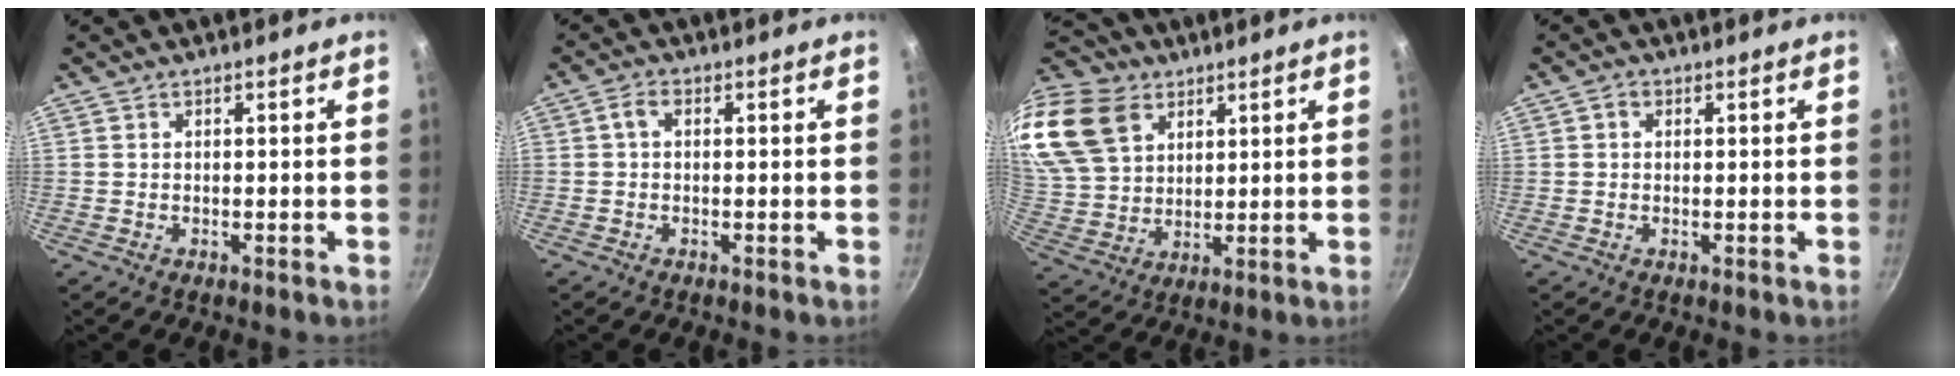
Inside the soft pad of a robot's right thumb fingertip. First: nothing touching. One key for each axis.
{"total": 2.4, "fx": 0.2, "fy": 0.9, "fz": 2.2, "tx": -0.056, "ty": 0.007, "tz": 0.002}
{"total": 19.6, "fx": 9.8, "fy": 13.8, "fz": 10.0, "tx": -0.204, "ty": -0.008, "tz": 0.197}
{"total": 1.4, "fx": 0.5, "fy": 1.0, "fz": 0.9, "tx": -0.018, "ty": 0.005, "tz": 0.006}